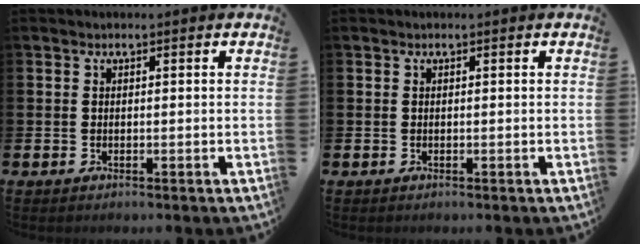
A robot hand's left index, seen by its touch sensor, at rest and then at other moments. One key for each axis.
{"total": 0.0}